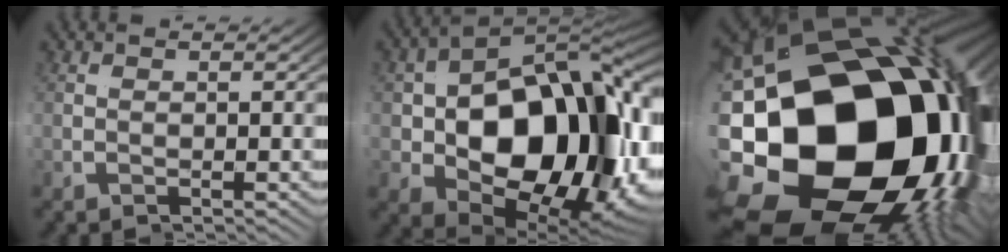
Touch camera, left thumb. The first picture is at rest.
{"total": 21.4, "force": [-2.4, 12.0, 17.5], "torque": [-0.299, -0.023, -0.027]}
{"total": 39.3, "force": [-3.8, 23.6, 31.2], "torque": [-0.498, -0.071, -0.028]}